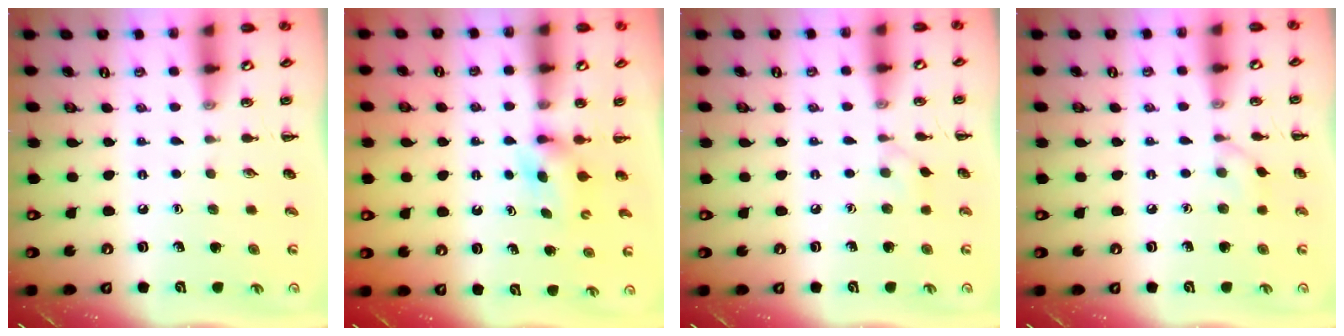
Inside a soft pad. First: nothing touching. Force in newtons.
{"total": 3.8, "press": 3.6, "slide": 1.2}
{"total": 3.6, "press": 3.3, "slide": 1.5}
{"total": 4.2, "press": 4.0, "slide": 1.3}